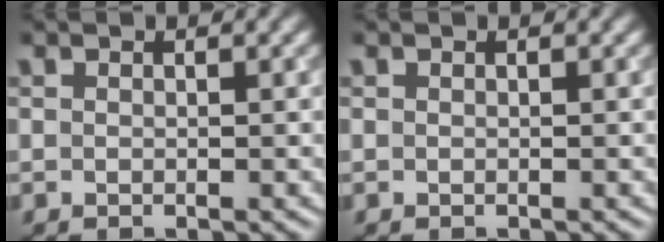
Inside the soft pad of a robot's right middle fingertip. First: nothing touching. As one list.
[{"total": 0.0}]